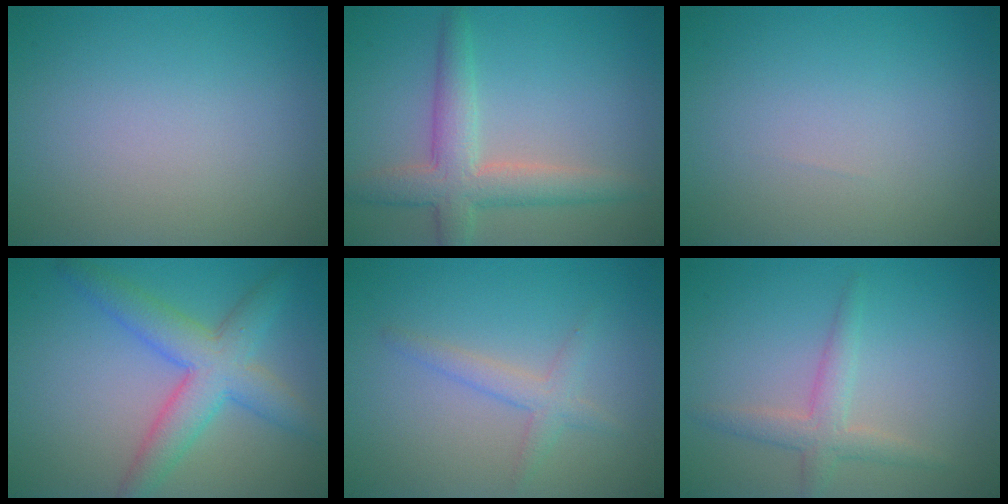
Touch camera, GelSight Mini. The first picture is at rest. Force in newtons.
{"total": 4.7, "press": 4.7, "slide": 0.2}
{"total": 0.0}
{"total": 5.8, "press": 5.8, "slide": 0.2}
{"total": 2.0, "press": 2.0, "slide": 0.1}
{"total": 2.6, "press": 2.5, "slide": 0.1}